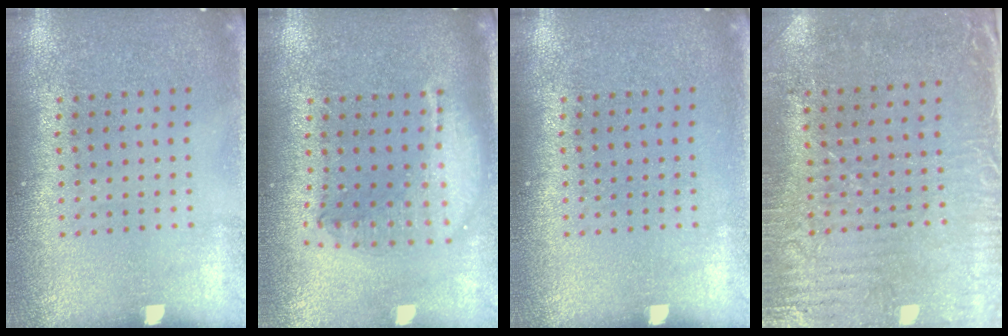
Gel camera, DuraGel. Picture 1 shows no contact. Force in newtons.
{"total": 1.9, "press": 1.5, "slide": 1.1}
{"total": 0.0}
{"total": 3.2, "press": 2.7, "slide": 1.7}